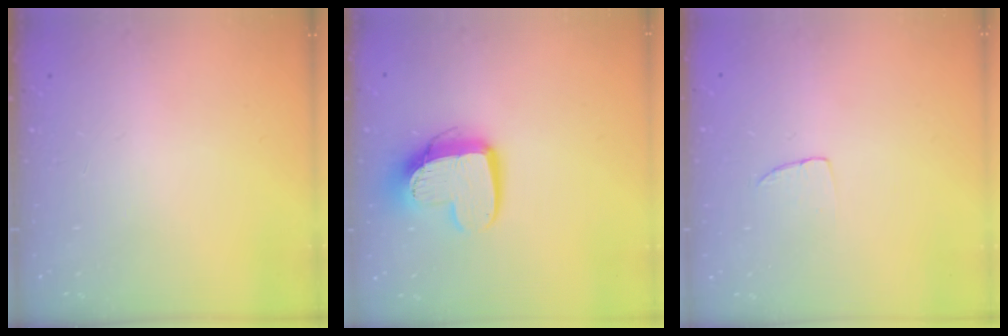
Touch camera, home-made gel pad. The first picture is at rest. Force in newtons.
{"total": 12.9, "press": 12.8, "slide": 1.1}
{"total": 3.8, "press": 3.7, "slide": 0.2}